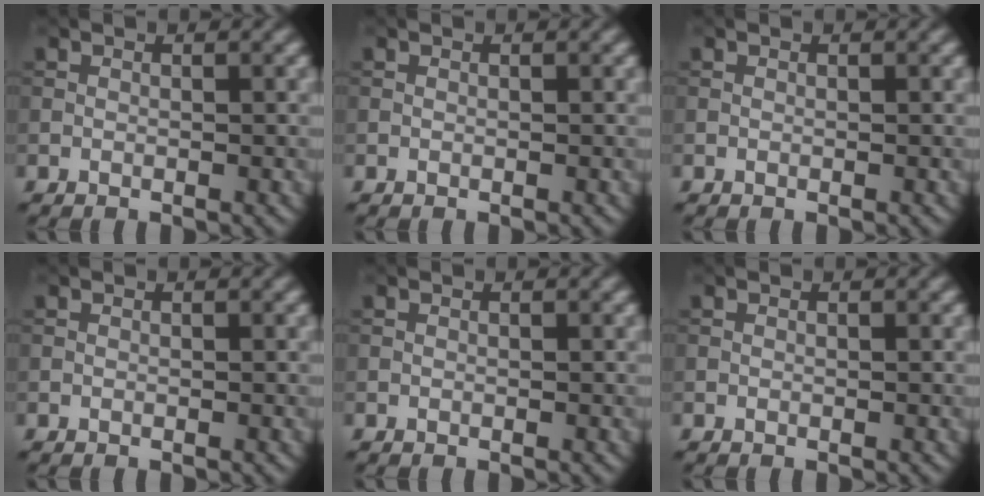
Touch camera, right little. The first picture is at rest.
{"total": 0.0}
{"total": 0.0}
{"total": 0.0}
{"total": 0.0}
{"total": 0.0}